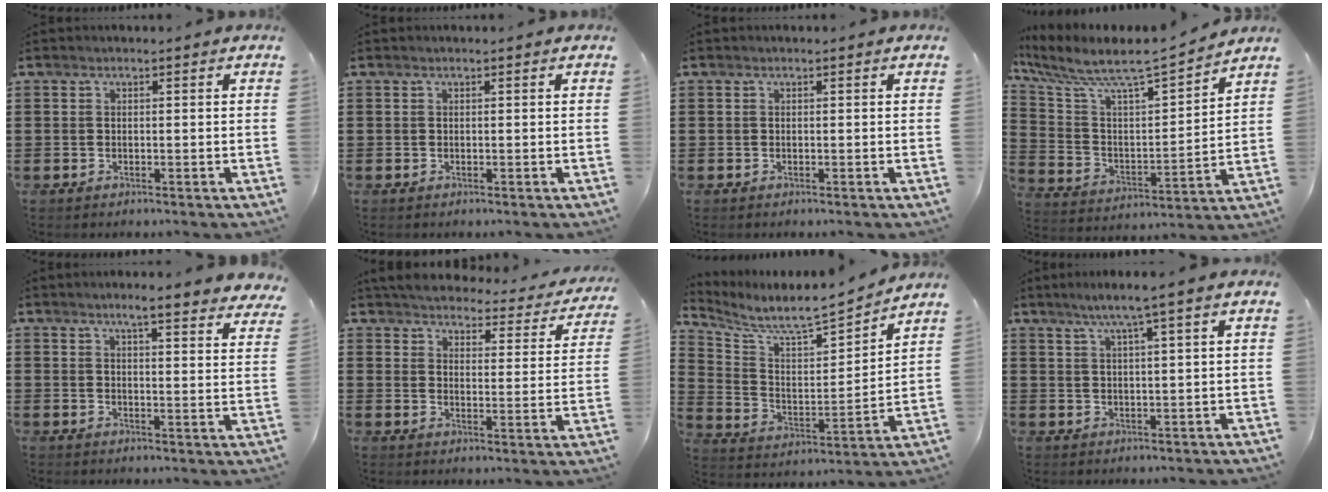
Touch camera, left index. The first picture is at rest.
{"total": 0.0}
{"total": 0.0}
{"total": 7.0, "force": [6.0, 0.6, 3.5], "torque": [-0.100, -0.054, 0.093]}
{"total": 4.7, "force": [4.0, -0.1, 2.5], "torque": [-0.053, -0.015, 0.067]}
{"total": 4.2, "force": [4.1, 0.4, 0.8], "torque": [-0.041, -0.031, 0.068]}
{"total": 6.3, "force": [6.0, 0.5, 1.7], "torque": [-0.066, -0.056, 0.096]}
{"total": 4.3, "force": [2.7, -0.6, 3.3], "torque": [-0.070, -0.001, 0.044]}